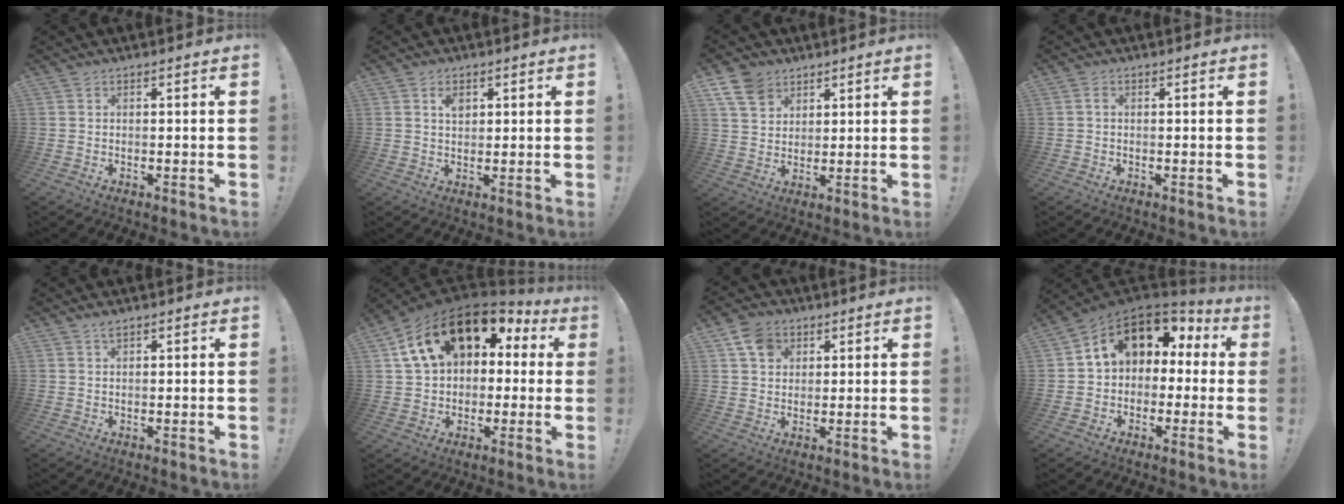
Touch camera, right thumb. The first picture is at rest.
{"total": 3.2, "force": [1.2, 1.9, 2.3], "torque": [-0.029, -0.002, 0.017]}
{"total": 9.0, "force": [5.7, 6.1, 3.5], "torque": [-0.063, -0.027, 0.114]}
{"total": 0.8, "force": [-0.1, 0.4, 0.7], "torque": [-0.019, 0.005, -0.002]}
{"total": 1.3, "force": [1.1, 0.2, 0.6], "torque": [-0.007, -0.002, 0.019]}
{"total": 18.5, "force": [7.8, 11.7, 12.0], "torque": [-0.199, -0.029, 0.145]}
{"total": 7.5, "force": [3.7, 5.7, 3.1], "torque": [-0.048, -0.011, 0.072]}
{"total": 11.1, "force": [3.8, 7.9, 6.8], "torque": [-0.107, -0.011, 0.068]}